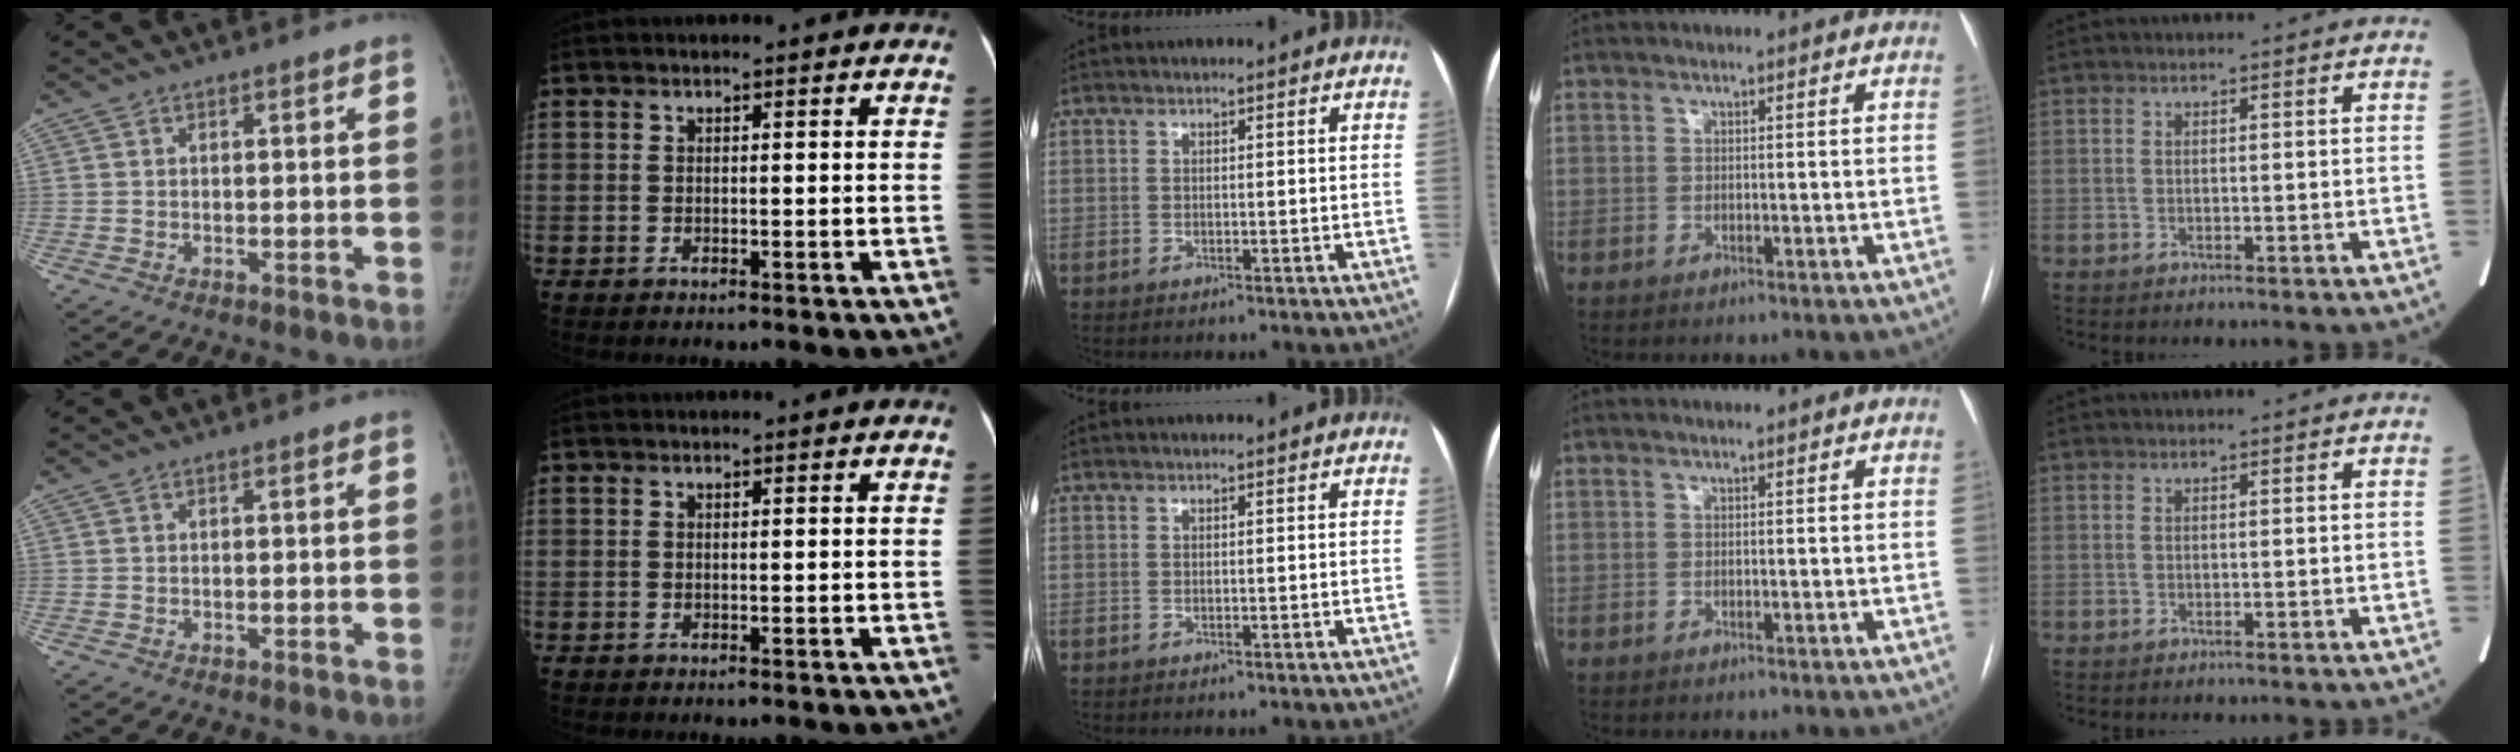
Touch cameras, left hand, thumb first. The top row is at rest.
{}